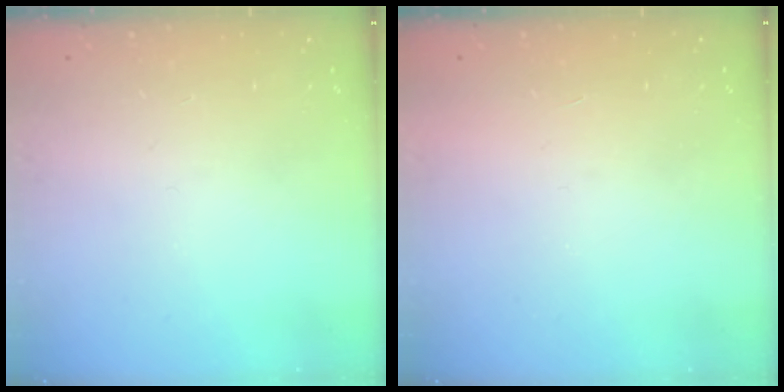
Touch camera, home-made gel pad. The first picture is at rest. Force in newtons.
{"total": 1.5, "press": 1.5, "slide": 0.1}